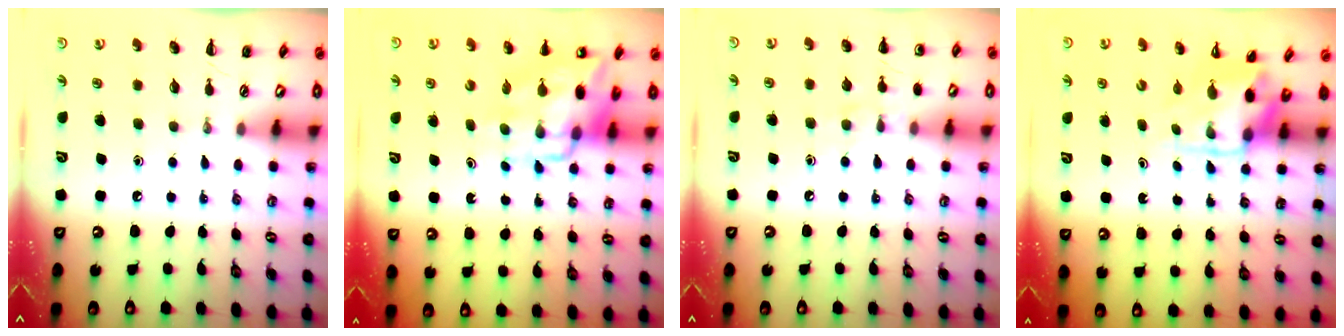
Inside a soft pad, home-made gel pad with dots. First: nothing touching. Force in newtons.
{"total": 11.9, "press": 11.3, "slide": 3.6}
{"total": 7.0, "press": 6.7, "slide": 2.0}
{"total": 3.6, "press": 3.5, "slide": 0.8}